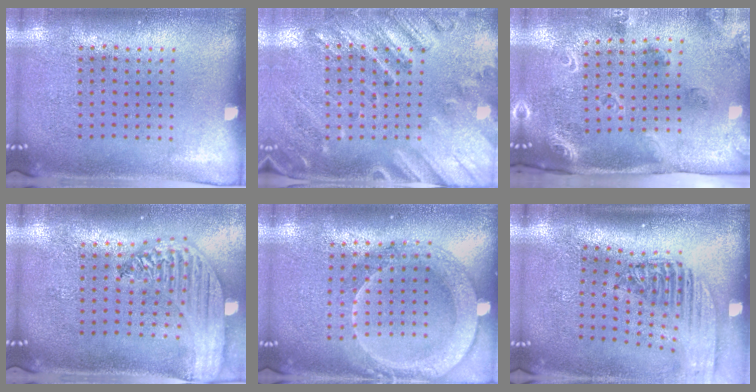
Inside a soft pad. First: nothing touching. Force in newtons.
{"total": 2.4, "press": 2.0, "slide": 1.3}
{"total": 1.8, "press": 1.7, "slide": 0.5}
{"total": 2.9, "press": 2.3, "slide": 1.8}
{"total": 2.1, "press": 2.0, "slide": 0.7}
{"total": 2.4, "press": 1.8, "slide": 1.5}